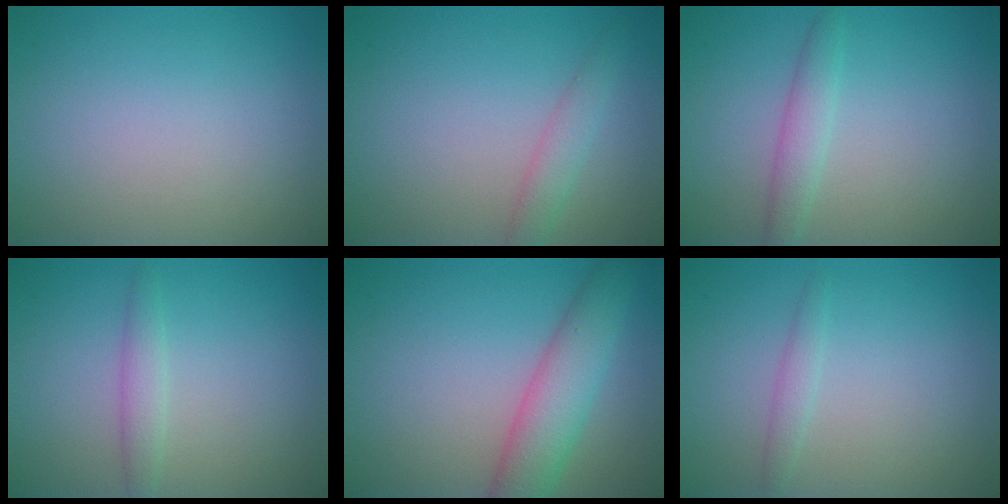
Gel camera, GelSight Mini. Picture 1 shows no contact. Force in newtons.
{"total": 1.9, "press": 1.9, "slide": 0.2}
{"total": 2.1, "press": 2.1, "slide": 0.1}
{"total": 1.7, "press": 1.7, "slide": 0.1}
{"total": 5.2, "press": 5.2, "slide": 0.3}
{"total": 1.2, "press": 1.2, "slide": 0.1}